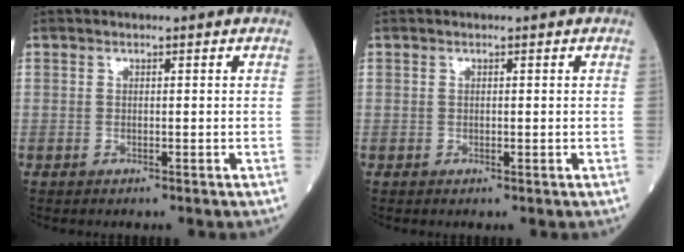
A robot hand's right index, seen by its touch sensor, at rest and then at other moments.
{"total": 0.0}